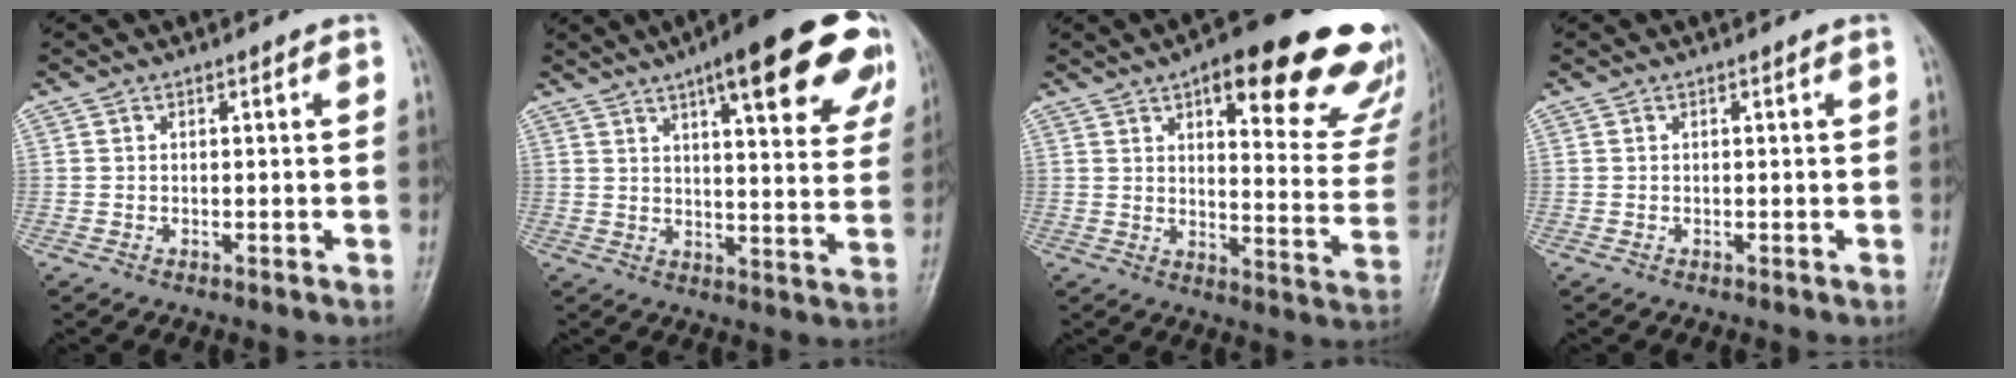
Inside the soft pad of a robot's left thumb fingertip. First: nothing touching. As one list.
[{"total": 23.3, "force": [13.0, 6.3, 18.3], "torque": [-0.218, -0.023, 0.162]}, {"total": 26.9, "force": [16.5, 8.9, 19.2], "torque": [-0.198, -0.063, 0.201]}, {"total": 0.0}]